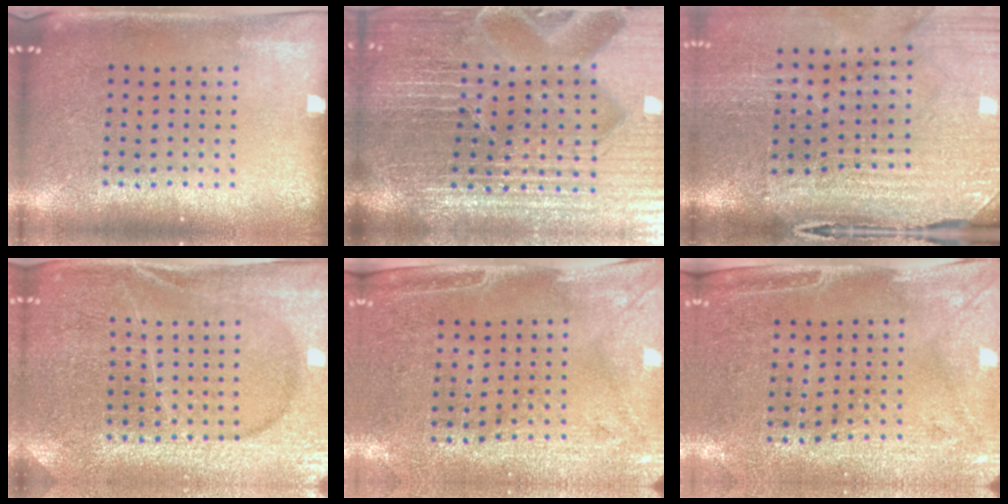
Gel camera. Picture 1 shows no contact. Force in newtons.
{"total": 6.5, "press": 5.8, "slide": 2.9}
{"total": 4.3, "press": 3.7, "slide": 2.2}
{"total": 4.0, "press": 3.9, "slide": 1.1}
{"total": 3.0, "press": 2.4, "slide": 1.7}
{"total": 3.0, "press": 2.4, "slide": 1.7}